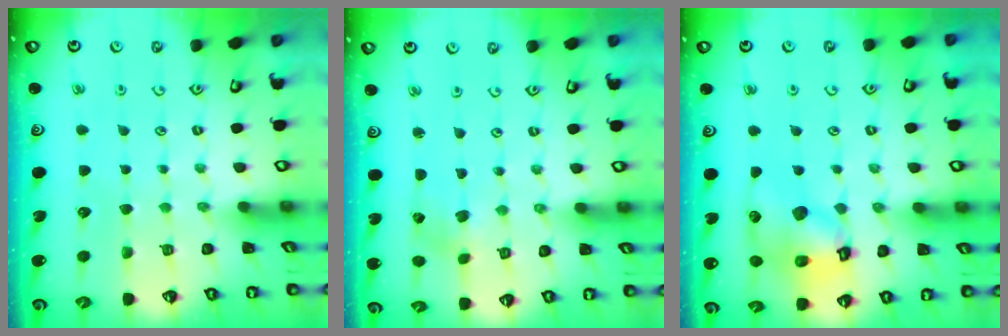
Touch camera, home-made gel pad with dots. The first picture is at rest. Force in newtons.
{"total": 2.8, "press": 2.8, "slide": 0.3}
{"total": 13.9, "press": 13.8, "slide": 1.0}